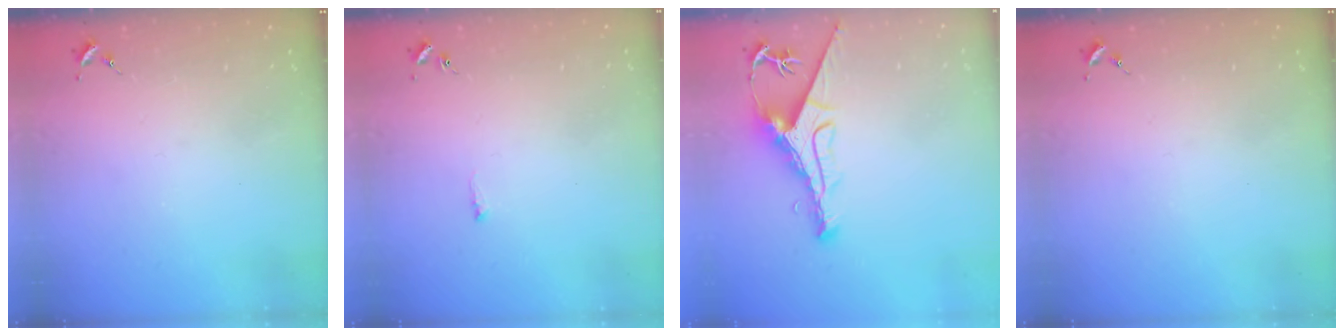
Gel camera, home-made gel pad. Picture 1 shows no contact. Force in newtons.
{"total": 3.5, "press": 3.4, "slide": 0.5}
{"total": 9.8, "press": 9.7, "slide": 1.4}
{"total": 0.0}